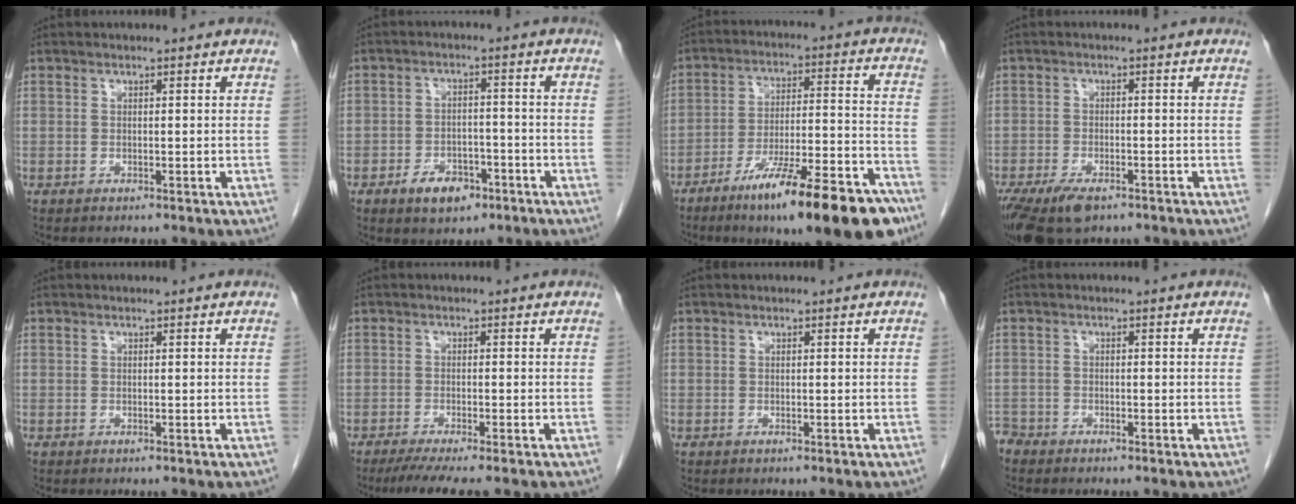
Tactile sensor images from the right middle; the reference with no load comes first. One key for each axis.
{"total": 5.7, "fx": -3.3, "fy": 3.2, "fz": 3.3, "tx": -0.053, "ty": 0.006, "tz": -0.048}
{"total": 20.3, "fx": -13.7, "fy": 2.7, "fz": 14.7, "tx": -0.181, "ty": 0.000, "tz": -0.219}
{"total": 8.8, "fx": -6.0, "fy": 3.5, "fz": 5.4, "tx": -0.100, "ty": -0.014, "tz": -0.101}
{"total": 0.0}
{"total": 5.9, "fx": -4.7, "fy": -0.2, "fz": 3.6, "tx": -0.049, "ty": -0.014, "tz": -0.076}
{"total": 0.0}
{"total": 1.9, "fx": -1.8, "fy": 0.4, "fz": -0.1, "tx": 0.004, "ty": -0.003, "tz": -0.034}